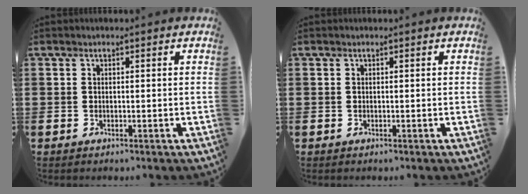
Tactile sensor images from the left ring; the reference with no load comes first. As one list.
[{"total": 0.0}]